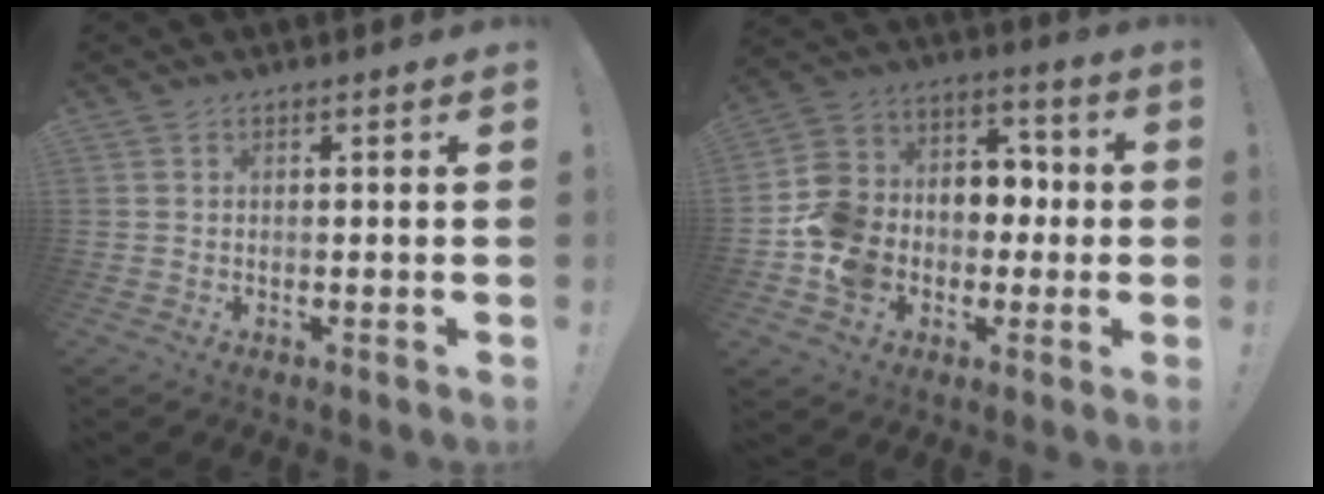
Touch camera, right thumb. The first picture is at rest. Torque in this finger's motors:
{"motor_torque": [2.71, 2.30, 1.37, -0.52, 0.18]}